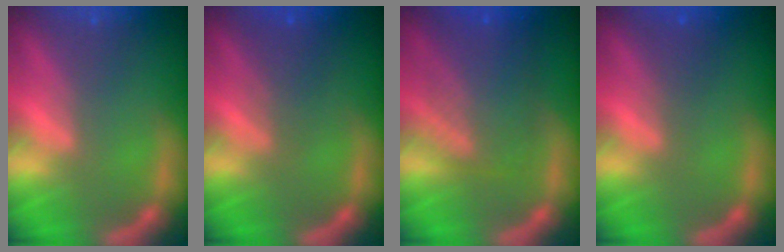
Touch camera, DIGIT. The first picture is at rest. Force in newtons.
{"total": 2.5}
{"total": 7.0}
{"total": 1.4}